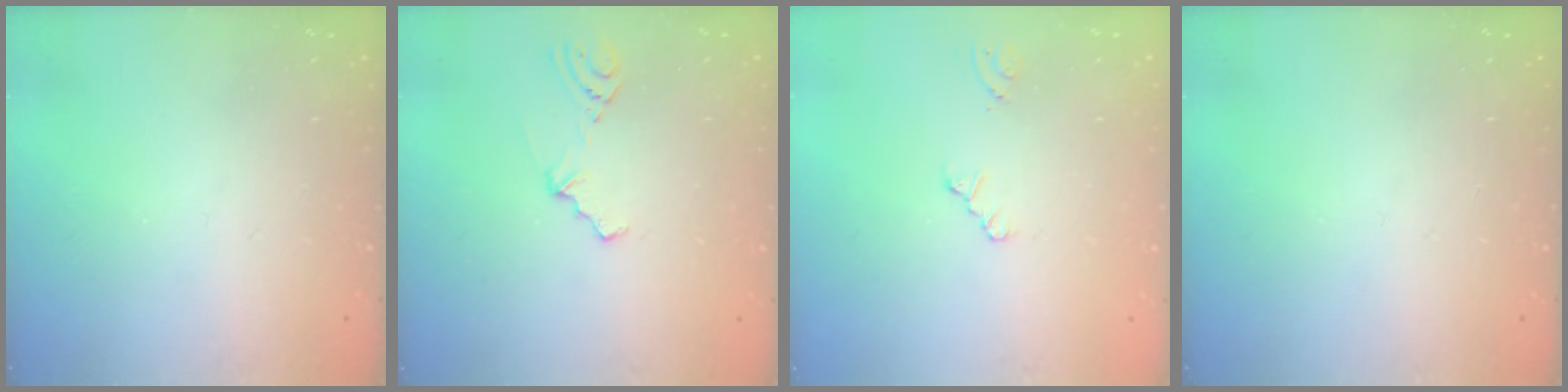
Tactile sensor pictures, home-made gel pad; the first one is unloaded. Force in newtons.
{"total": 3.2, "press": 3.0, "slide": 1.0}
{"total": 0.0}
{"total": 0.0}